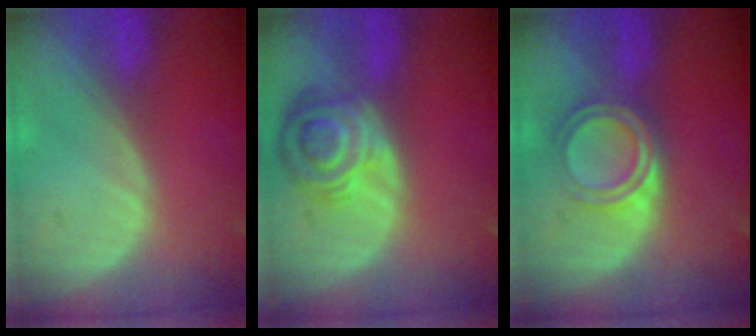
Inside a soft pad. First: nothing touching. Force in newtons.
{"total": 8.4, "press": 7.4, "slide": 3.9}
{"total": 5.3, "press": 4.9, "slide": 1.9}